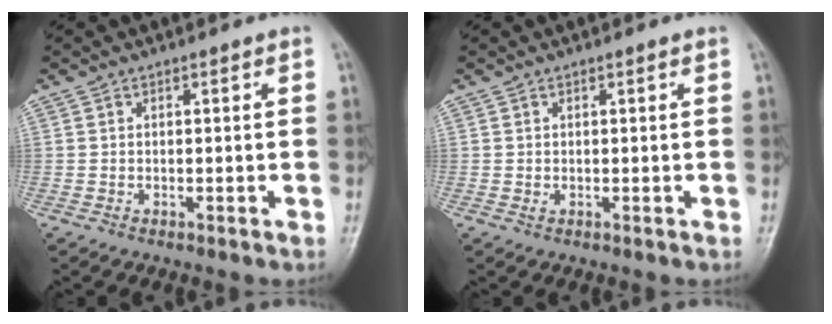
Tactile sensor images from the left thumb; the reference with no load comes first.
{"total": 0.8, "force": [0.2, 0.5, 0.6], "torque": [-0.008, 0.001, 0.006]}